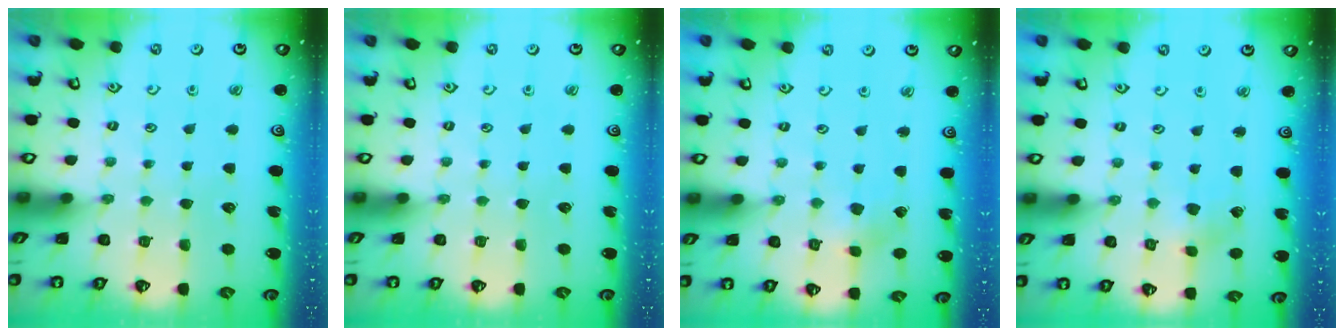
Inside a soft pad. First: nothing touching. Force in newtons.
{"total": 0.0}
{"total": 1.8, "press": 1.8, "slide": 0.2}
{"total": 1.5, "press": 1.5, "slide": 0.2}